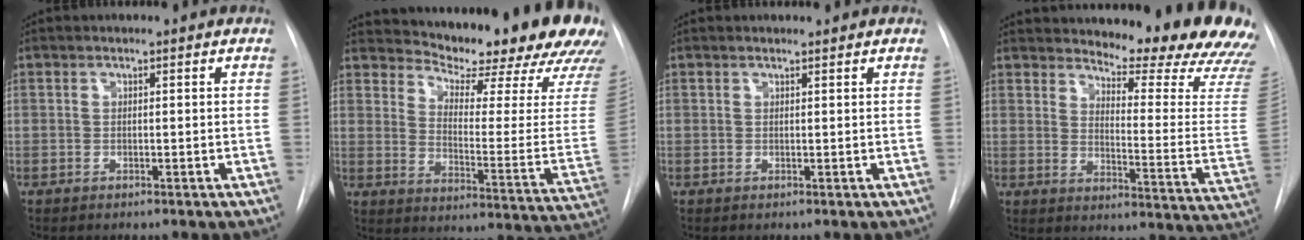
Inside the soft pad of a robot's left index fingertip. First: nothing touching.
{"total": 24.0, "force": [21.2, 3.4, 10.6], "torque": [-0.163, -0.101, 0.256]}
{"total": 0.7, "force": [0.7, 0.0, 0.0], "torque": [-0.007, 0.000, 0.011]}
{"total": 21.0, "force": [19.1, 2.7, 8.2], "torque": [-0.108, -0.114, 0.219]}